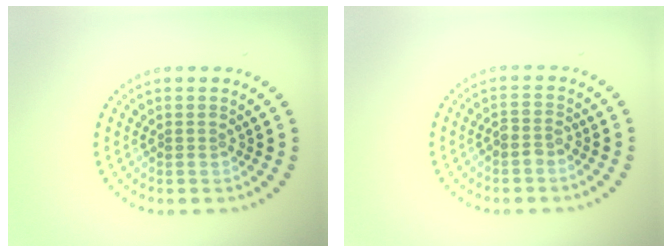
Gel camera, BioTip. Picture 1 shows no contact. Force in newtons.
{"total": 1.4, "press": 1.2, "slide": 0.7}